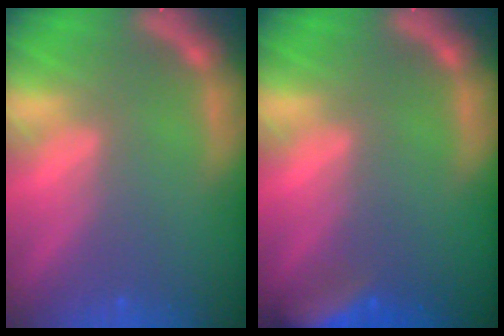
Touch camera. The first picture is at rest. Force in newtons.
{"total": 5.5}